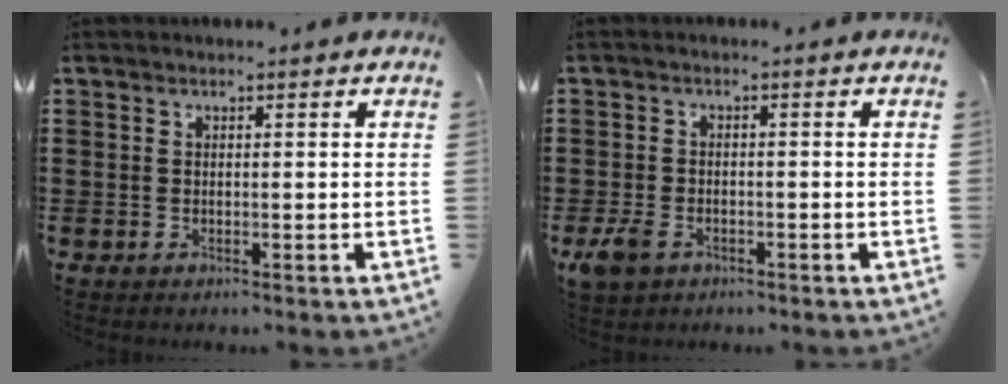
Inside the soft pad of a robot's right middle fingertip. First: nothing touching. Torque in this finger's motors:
{"motor_torque": [-1.60, 0.54, 0.51, 0.14]}